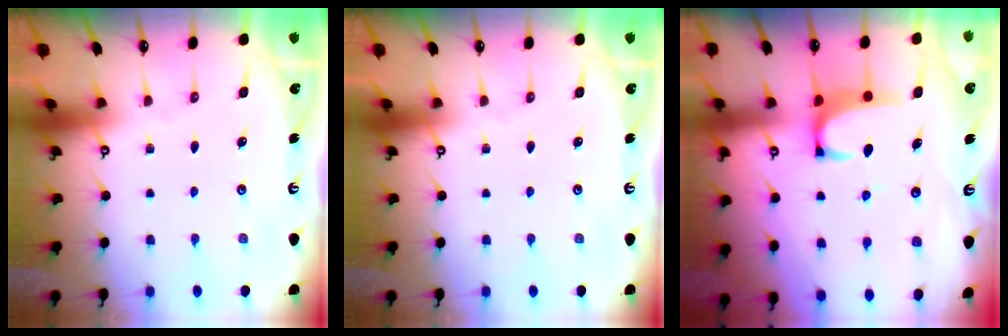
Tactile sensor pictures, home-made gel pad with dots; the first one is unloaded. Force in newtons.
{"total": 0.0}
{"total": 1.9, "press": 1.9, "slide": 0.3}